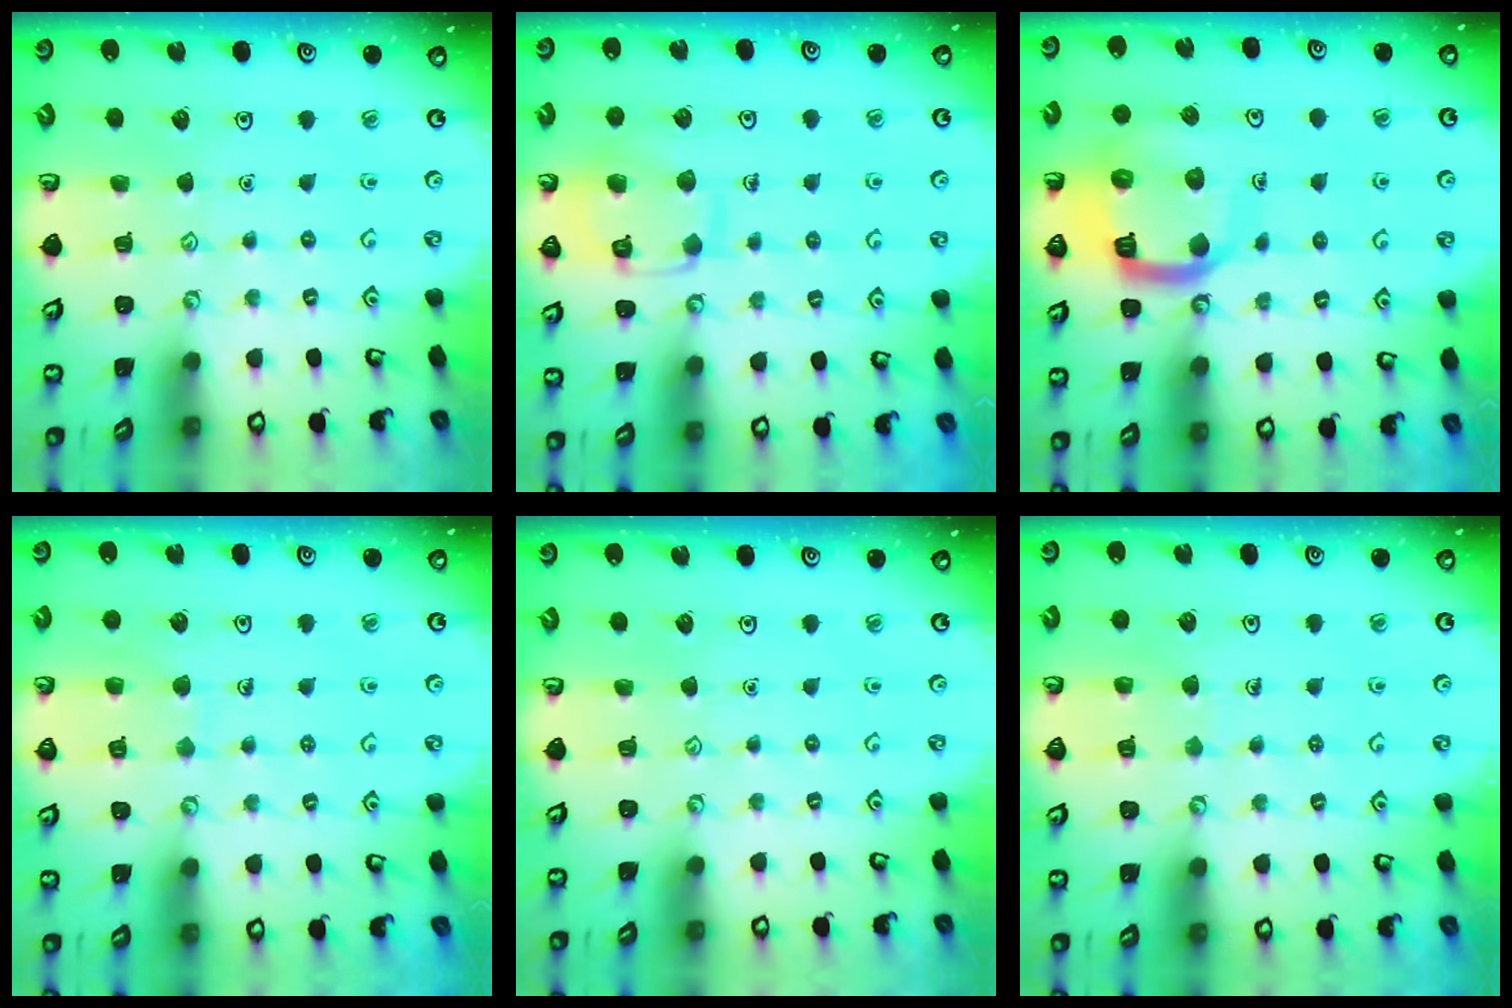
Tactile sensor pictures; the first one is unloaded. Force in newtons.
{"total": 11.6, "press": 11.6, "slide": 0.5}
{"total": 14.1, "press": 14.0, "slide": 1.6}
{"total": 5.9, "press": 5.9, "slide": 0.5}
{"total": 0.0}
{"total": 4.5, "press": 4.5, "slide": 0.3}